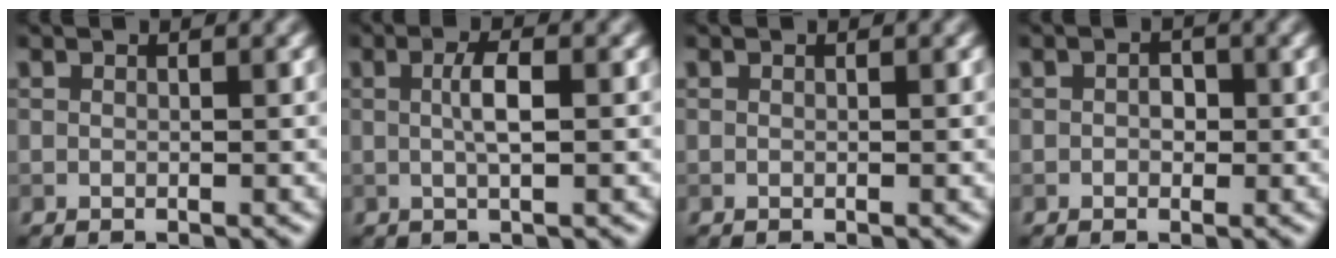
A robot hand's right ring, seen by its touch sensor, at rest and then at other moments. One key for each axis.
{"total": 2.4, "fx": 0.1, "fy": 0.5, "fz": 2.4, "tx": -0.046, "ty": 0.006, "tz": -0.002}
{"total": 0.0}
{"total": 1.4, "fx": 0.0, "fy": 1.1, "fz": 0.9, "tx": -0.017, "ty": 0.000, "tz": -0.006}